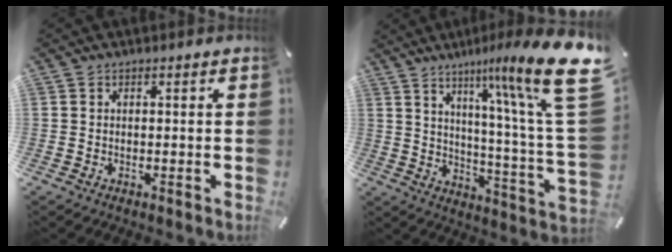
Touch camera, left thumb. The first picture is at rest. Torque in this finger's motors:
{"motor_torque": [2.74, 2.27, 1.20, -1.57, 0.26]}